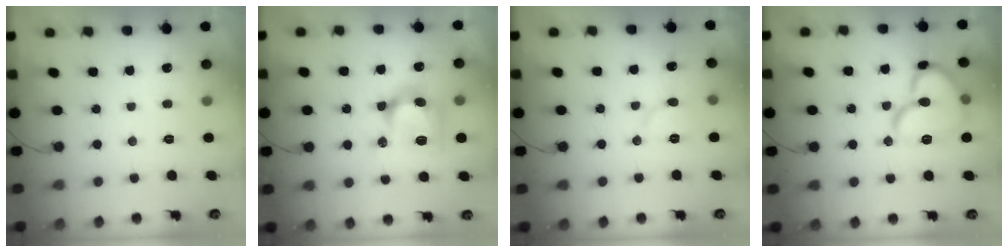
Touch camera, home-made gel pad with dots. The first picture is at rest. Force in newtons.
{"total": 12.0, "press": 11.9, "slide": 0.7}
{"total": 6.7, "press": 6.7, "slide": 0.7}
{"total": 15.9, "press": 15.8, "slide": 1.7}